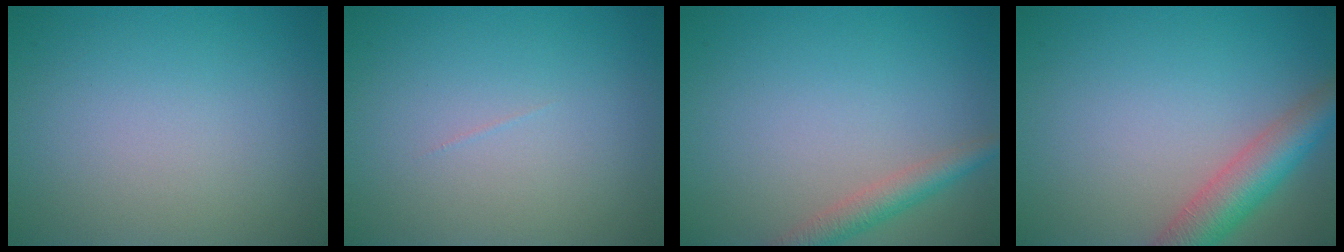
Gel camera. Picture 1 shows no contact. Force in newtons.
{"total": 0.0}
{"total": 2.6, "press": 2.6, "slide": 0.1}
{"total": 5.0, "press": 4.9, "slide": 0.2}